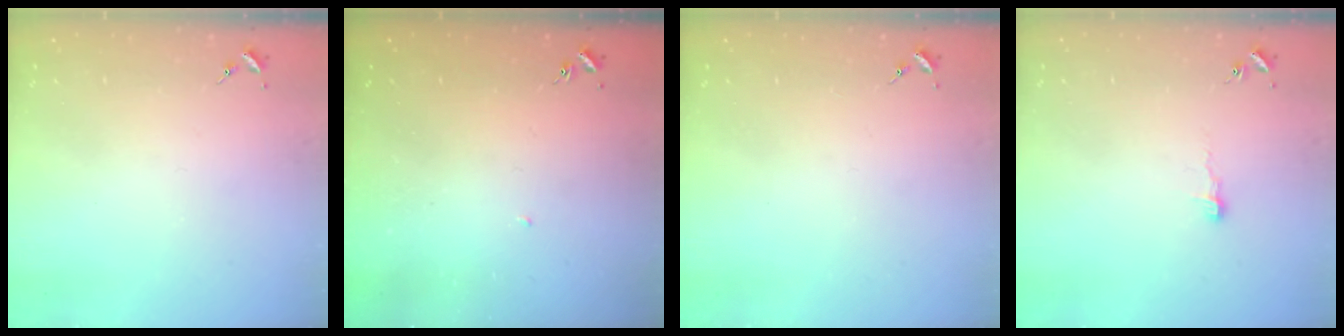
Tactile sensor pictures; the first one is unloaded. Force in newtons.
{"total": 1.4, "press": 1.3, "slide": 0.1}
{"total": 0.0}
{"total": 4.4, "press": 4.4, "slide": 0.5}